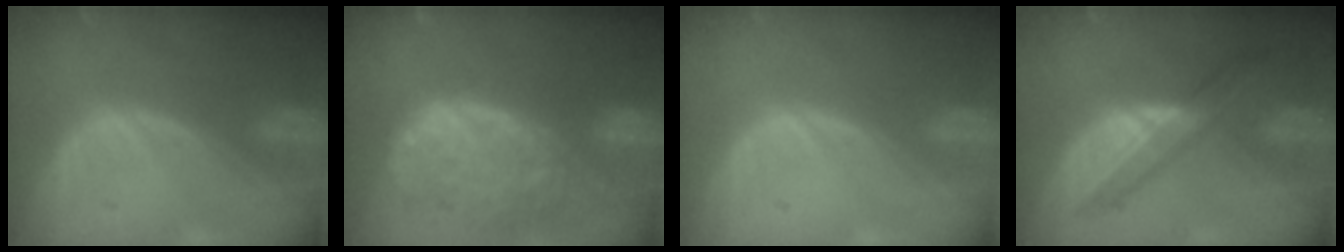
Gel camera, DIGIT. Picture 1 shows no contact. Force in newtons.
{"total": 13.8, "press": 11.2, "slide": 8.0}
{"total": 0.0}
{"total": 5.7, "press": 5.7, "slide": 0.3}